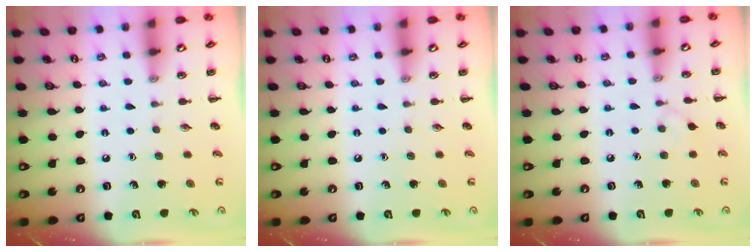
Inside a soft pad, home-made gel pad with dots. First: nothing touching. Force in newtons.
{"total": 0.0}
{"total": 2.9, "press": 2.7, "slide": 1.1}